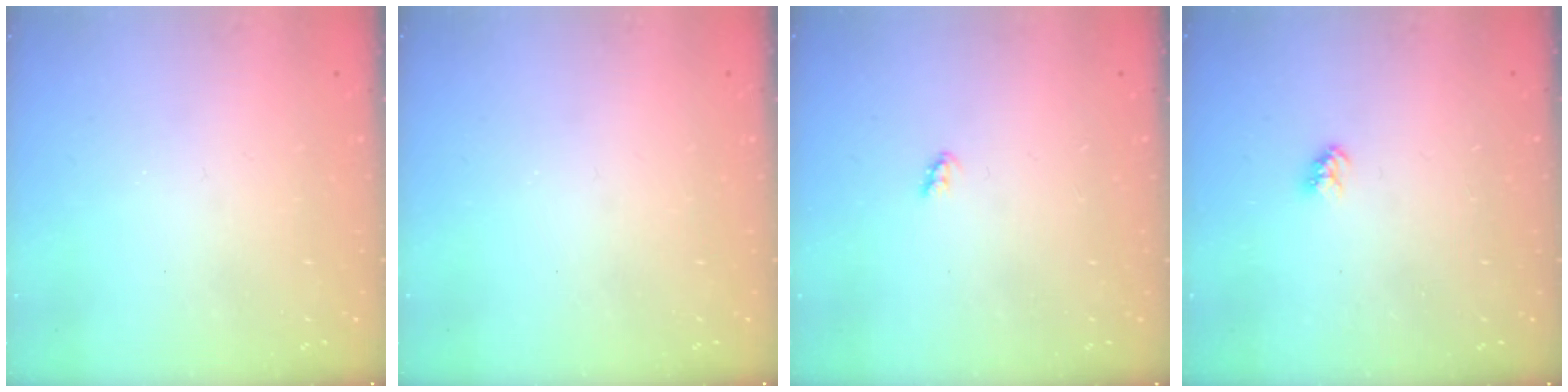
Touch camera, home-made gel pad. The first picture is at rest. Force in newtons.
{"total": 0.0}
{"total": 2.5, "press": 2.5, "slide": 0.3}
{"total": 3.2, "press": 3.2, "slide": 0.3}